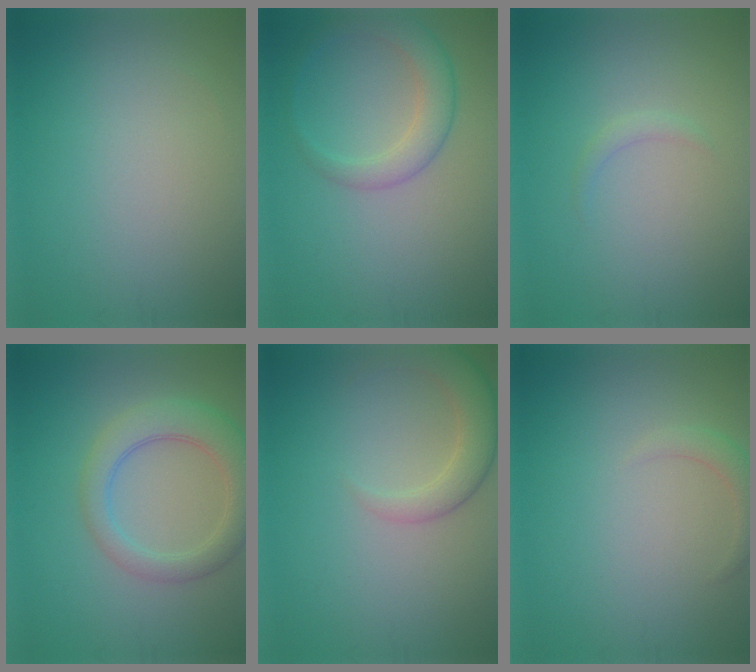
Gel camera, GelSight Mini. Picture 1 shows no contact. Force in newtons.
{"total": 2.9, "press": 2.8, "slide": 0.1}
{"total": 0.8, "press": 0.8, "slide": 0.0}
{"total": 4.9, "press": 4.9, "slide": 0.4}
{"total": 3.7, "press": 3.7, "slide": 0.2}
{"total": 1.6, "press": 1.6, "slide": 0.1}